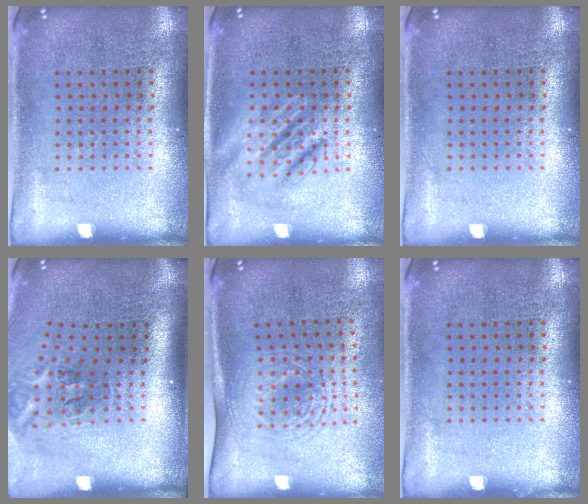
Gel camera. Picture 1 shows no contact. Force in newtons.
{"total": 2.8, "press": 2.8, "slide": 0.3}
{"total": 0.0}
{"total": 2.3, "press": 1.4, "slide": 1.8}
{"total": 1.7, "press": 1.3, "slide": 1.0}
{"total": 0.0}